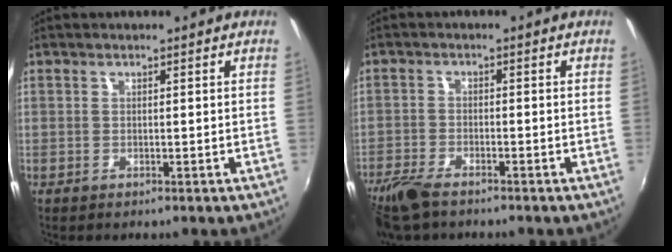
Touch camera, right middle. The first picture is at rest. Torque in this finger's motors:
{"motor_torque": [0.38, -0.38, 0.15, 0.09]}